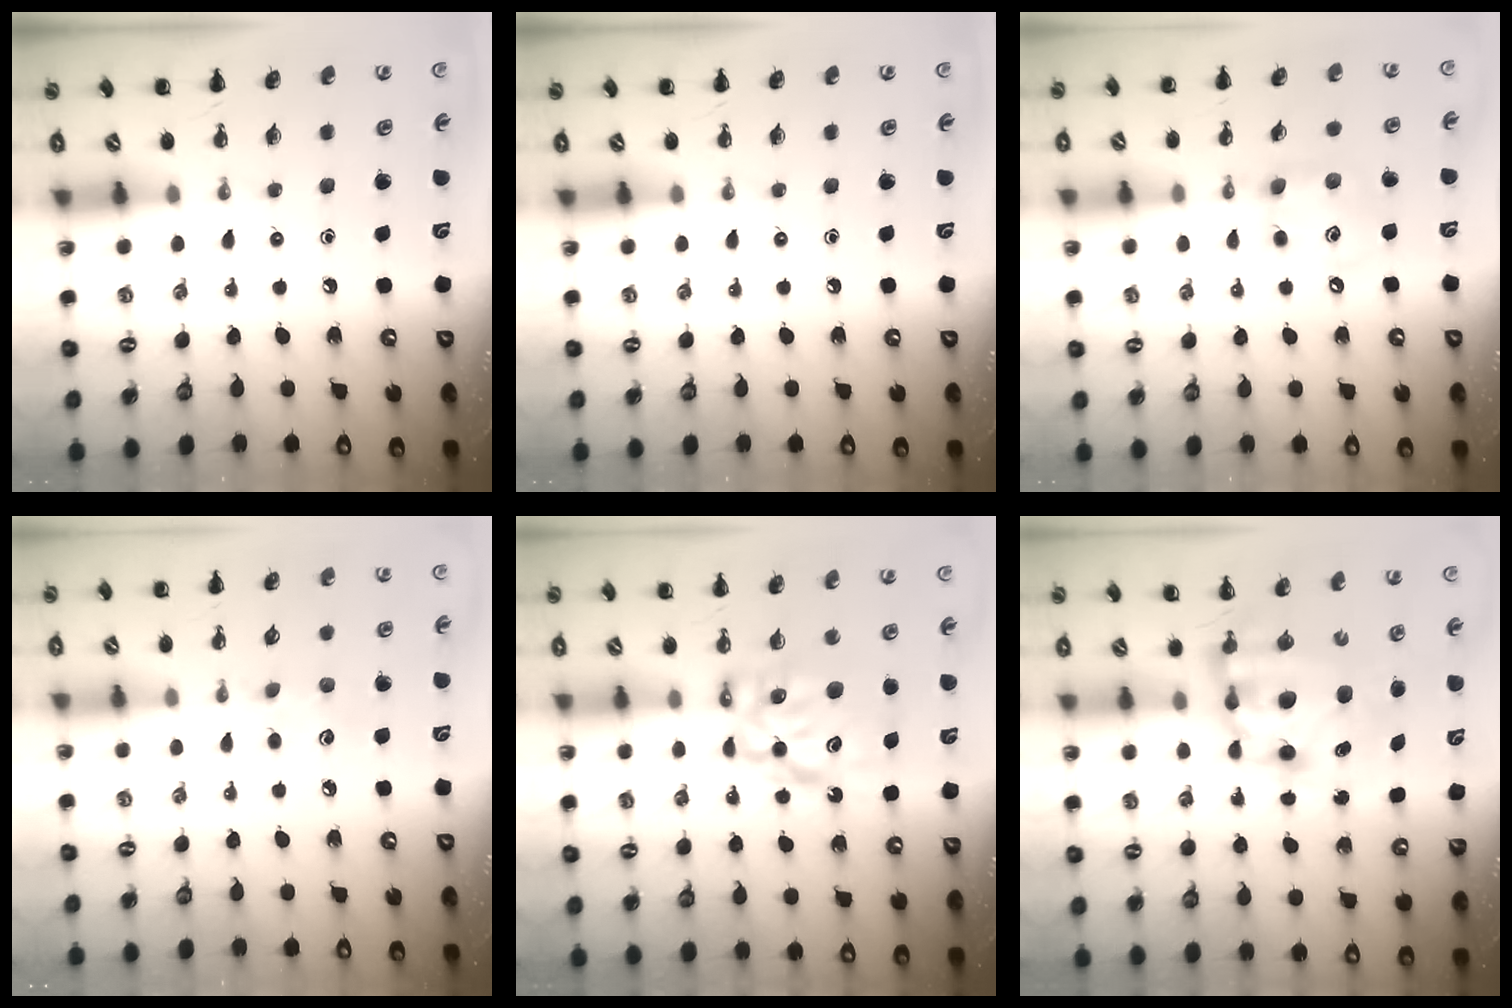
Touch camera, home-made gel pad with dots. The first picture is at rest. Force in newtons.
{"total": 0.0}
{"total": 8.1, "press": 8.0, "slide": 1.2}
{"total": 5.5, "press": 5.2, "slide": 1.6}
{"total": 9.0, "press": 8.7, "slide": 2.4}
{"total": 9.7, "press": 9.3, "slide": 3.0}